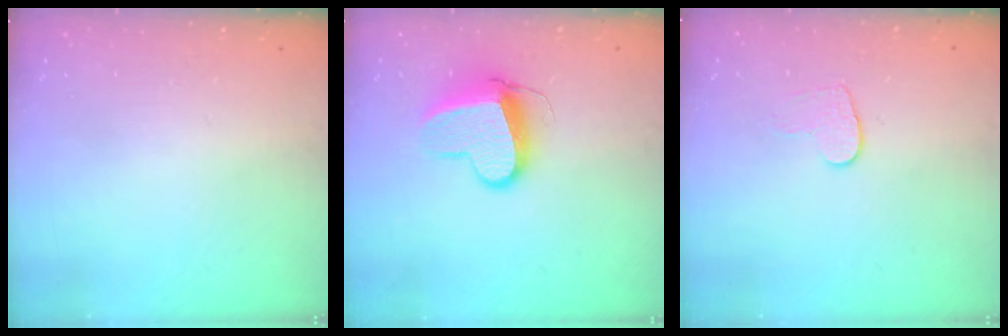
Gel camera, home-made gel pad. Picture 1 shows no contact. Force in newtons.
{"total": 10.9, "press": 10.8, "slide": 1.3}
{"total": 5.3, "press": 5.3, "slide": 0.5}